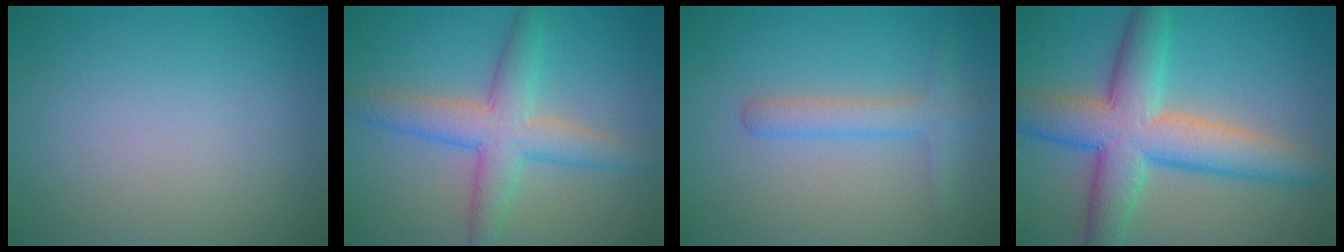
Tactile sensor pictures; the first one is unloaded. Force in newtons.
{"total": 5.2, "press": 5.2, "slide": 0.2}
{"total": 2.5, "press": 2.5, "slide": 0.1}
{"total": 8.9, "press": 8.9, "slide": 0.3}